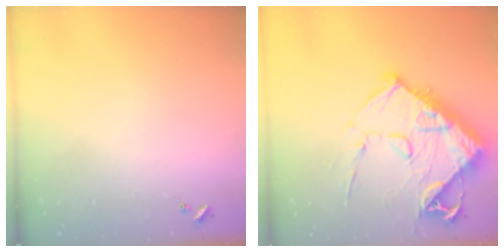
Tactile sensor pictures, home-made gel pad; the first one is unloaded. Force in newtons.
{"total": 17.9, "press": 17.8, "slide": 2.0}